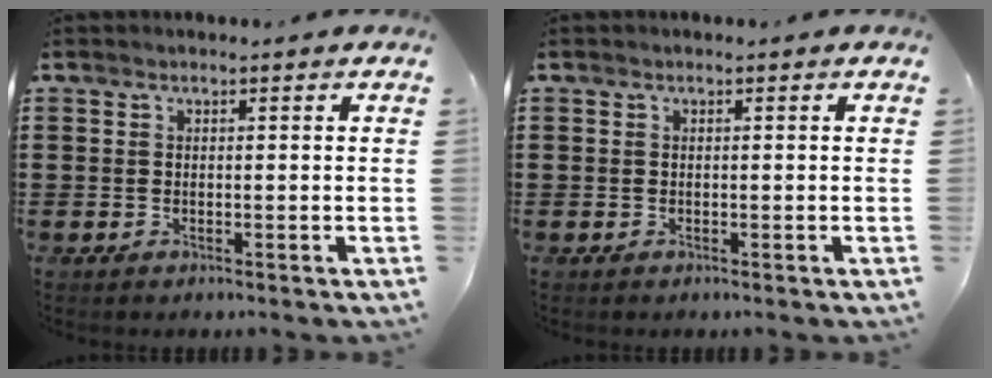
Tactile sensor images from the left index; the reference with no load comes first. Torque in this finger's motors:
{"motor_torque": [0.12, -0.12, 0.00, 0.01]}